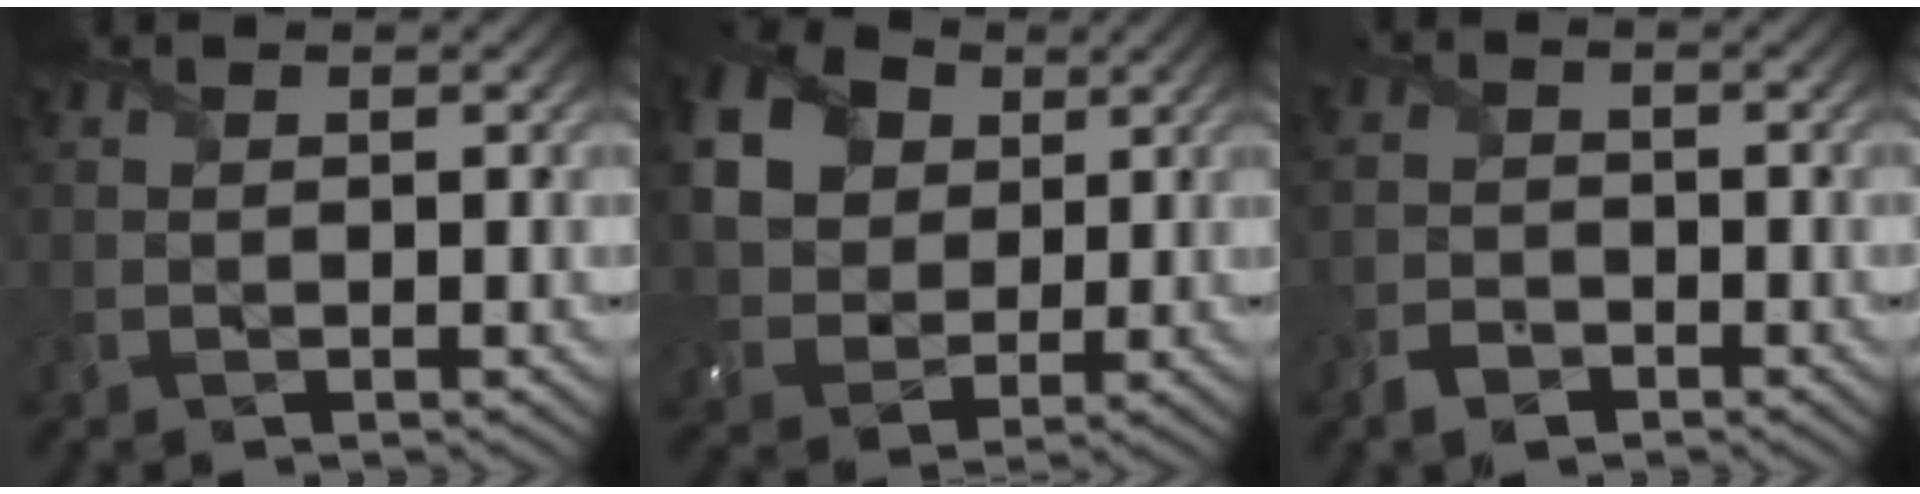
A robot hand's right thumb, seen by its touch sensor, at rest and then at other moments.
{"total": 12.2, "force": [4.5, 9.2, 6.5], "torque": [-0.192, 0.038, 0.087]}
{"total": 2.4, "force": [-1.9, 1.3, 0.7], "torque": [-0.019, 0.000, -0.045]}